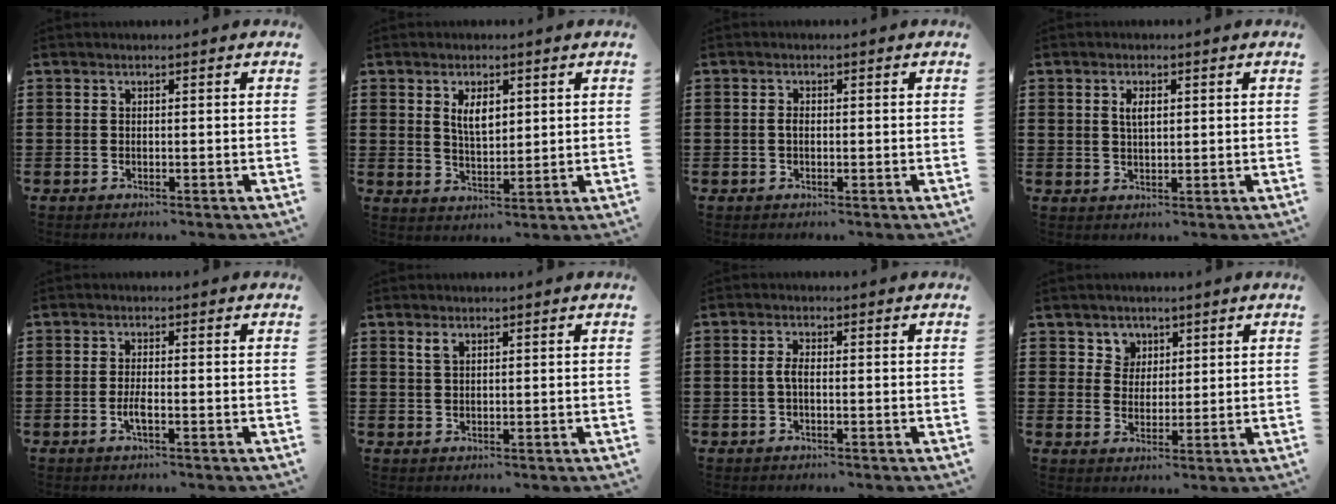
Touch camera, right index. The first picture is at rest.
{"total": 4.4, "force": [1.8, 2.0, 3.5], "torque": [-0.067, 0.004, 0.028]}
{"total": 1.2, "force": [-0.1, 0.7, 0.9], "torque": [-0.020, 0.003, -0.002]}
{"total": 2.7, "force": [0.9, 1.3, 2.2], "torque": [-0.046, 0.005, 0.014]}
{"total": 2.4, "force": [-1.0, 0.2, 2.2], "torque": [-0.046, -0.005, -0.019]}
{"total": 1.5, "force": [1.0, 0.7, 0.9], "torque": [-0.020, 0.002, 0.018]}
{"total": 2.1, "force": [-0.3, 0.7, 1.9], "torque": [-0.044, -0.001, -0.009]}
{"total": 3.7, "force": [2.0, 3.1, 0.0], "torque": [-0.021, 0.012, 0.037]}